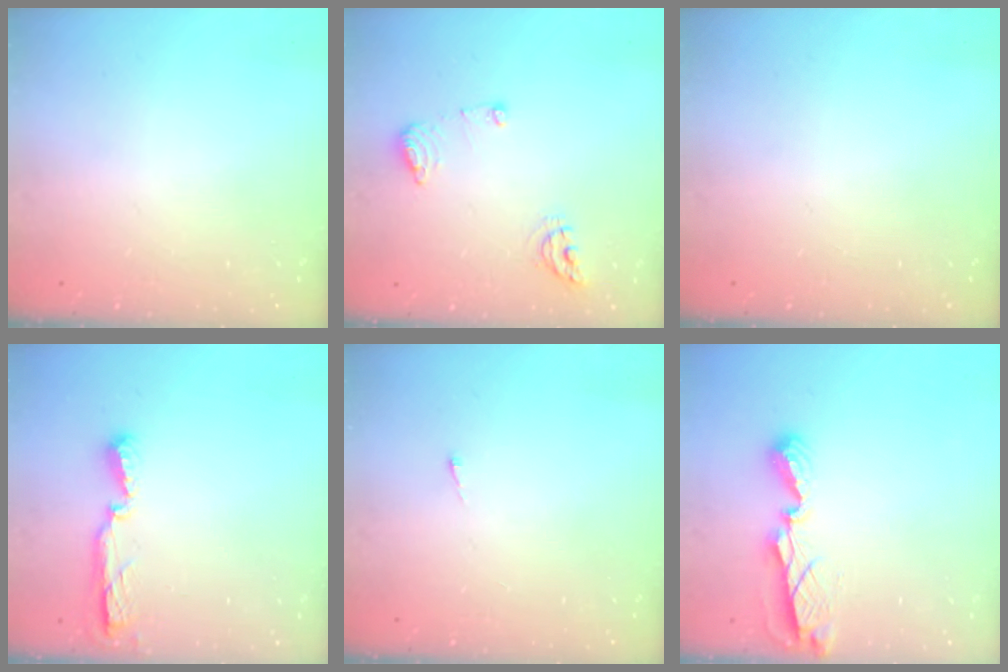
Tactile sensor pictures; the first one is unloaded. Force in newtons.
{"total": 8.1, "press": 8.1, "slide": 0.9}
{"total": 0.0}
{"total": 9.5, "press": 7.8, "slide": 5.5}
{"total": 2.7, "press": 2.7, "slide": 0.4}
{"total": 7.7, "press": 7.7, "slide": 0.7}